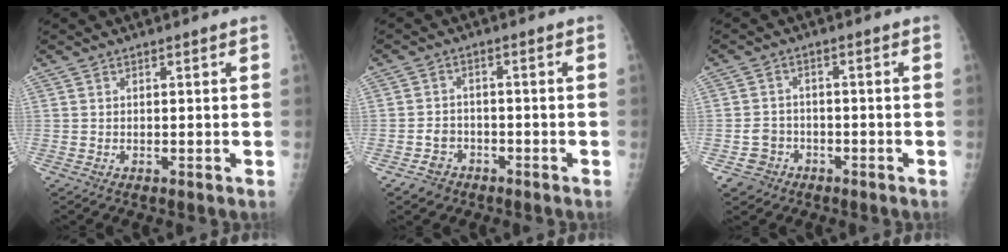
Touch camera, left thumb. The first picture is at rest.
{"total": 4.2, "force": [-2.6, 3.2, 0.6], "torque": [0.001, 0.019, -0.044]}
{"total": 4.5, "force": [-2.3, 3.9, 0.4], "torque": [0.011, 0.017, -0.039]}